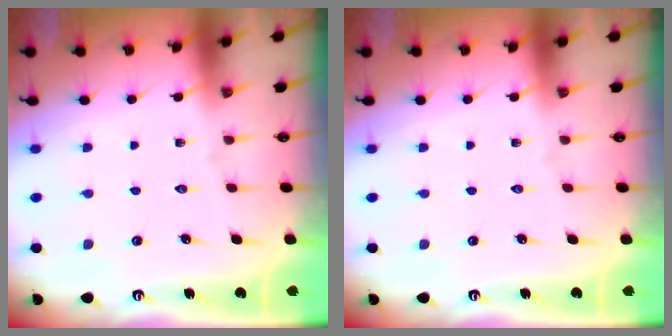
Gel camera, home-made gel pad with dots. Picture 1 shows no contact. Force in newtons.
{"total": 0.0}